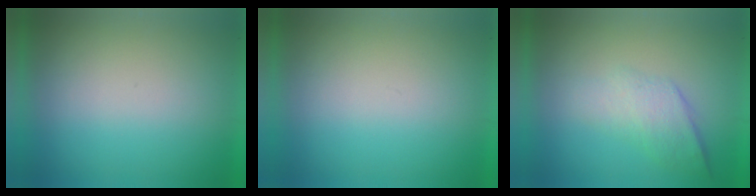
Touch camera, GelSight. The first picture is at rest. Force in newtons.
{"total": 0.0}
{"total": 2.2}